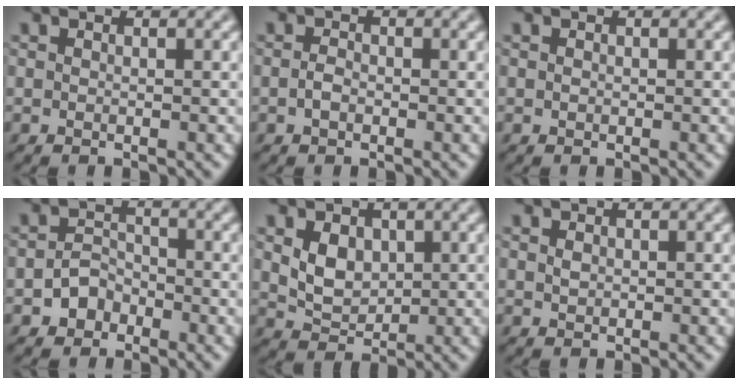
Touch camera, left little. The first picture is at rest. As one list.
[{"total": 1.2, "force": [-0.5, 0.8, 0.8], "torque": [-0.021, 0.002, -0.013]}, {"total": 0.0}, {"total": 2.3, "force": [-1.4, 1.7, 0.8], "torque": [-0.010, 0.008, -0.028]}, {"total": 3.4, "force": [0.6, 2.6, 2.2], "torque": [-0.048, -0.003, 0.011]}, {"total": 0.6, "force": [0.0, 0.4, 0.4], "torque": [-0.013, 0.000, 0.002]}]